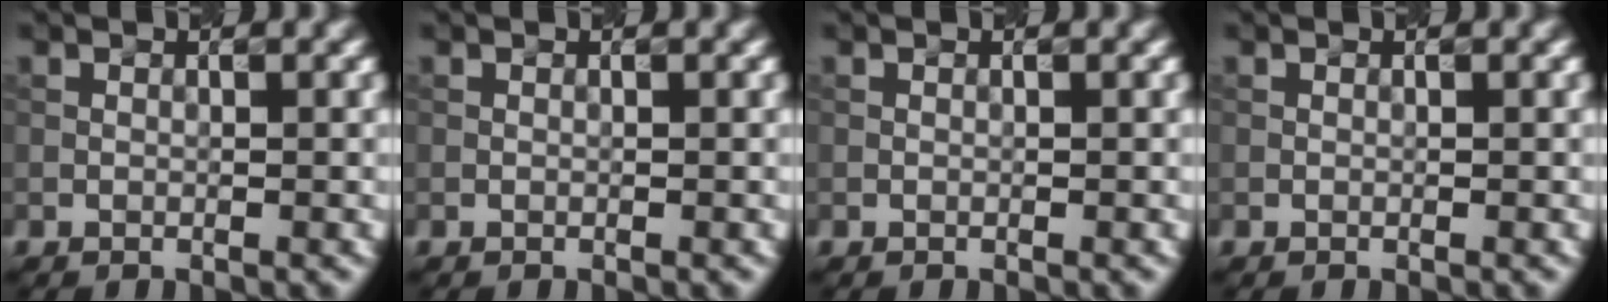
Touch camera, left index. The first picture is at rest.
{"total": 0.0}
{"total": 0.0}
{"total": 0.0}